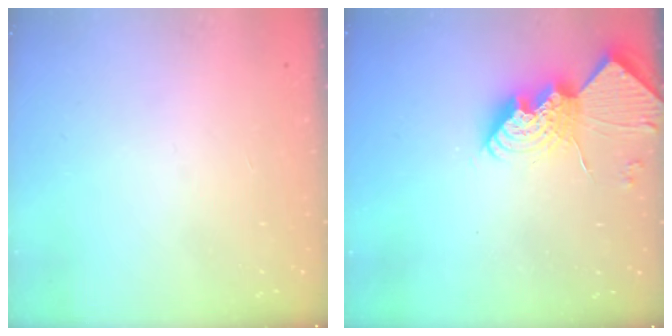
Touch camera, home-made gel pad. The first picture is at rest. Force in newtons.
{"total": 11.8, "press": 11.8, "slide": 1.0}